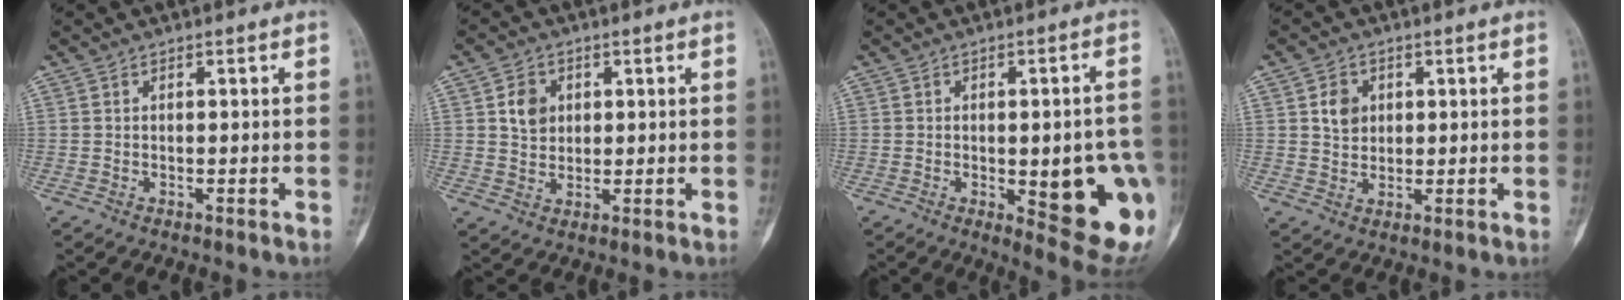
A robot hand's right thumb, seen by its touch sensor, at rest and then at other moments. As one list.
[{"total": 5.3, "force": [1.5, 4.3, 2.7], "torque": [-0.023, -0.006, 0.025]}, {"total": 17.0, "force": [-3.4, 5.7, 15.7], "torque": [-0.148, 0.000, -0.018]}, {"total": 4.7, "force": [1.4, 3.8, 2.3], "torque": [-0.016, -0.005, 0.024]}]